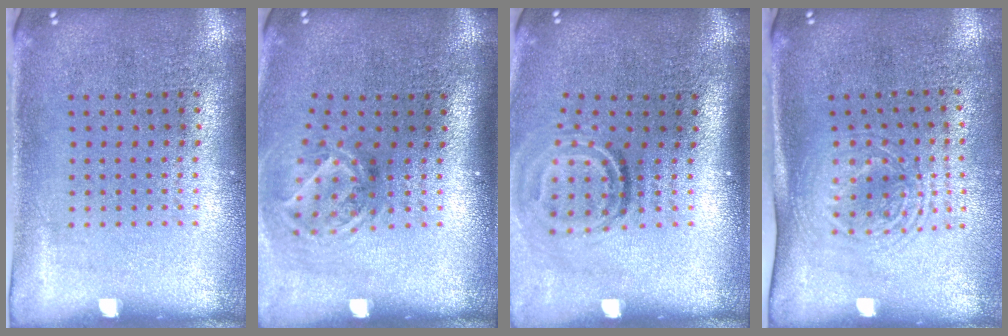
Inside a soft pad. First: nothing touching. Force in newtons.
{"total": 1.9, "press": 1.3, "slide": 1.5}
{"total": 1.9, "press": 1.1, "slide": 1.5}
{"total": 1.7, "press": 1.4, "slide": 1.0}